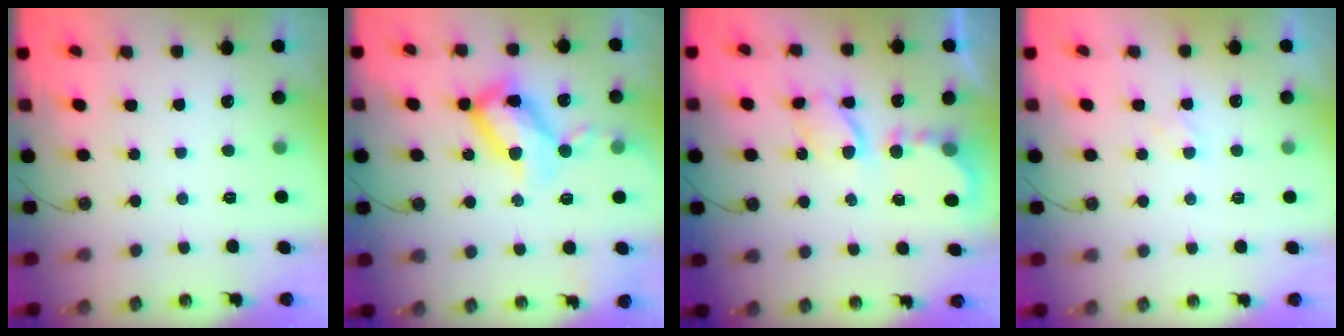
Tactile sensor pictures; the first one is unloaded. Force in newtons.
{"total": 17.7, "press": 17.6, "slide": 1.5}
{"total": 6.1, "press": 6.1, "slide": 0.2}
{"total": 2.2, "press": 2.2, "slide": 0.3}